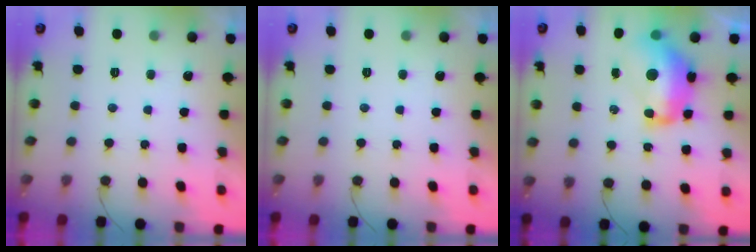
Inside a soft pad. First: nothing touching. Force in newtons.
{"total": 0.0}
{"total": 14.3, "press": 14.2, "slide": 1.5}